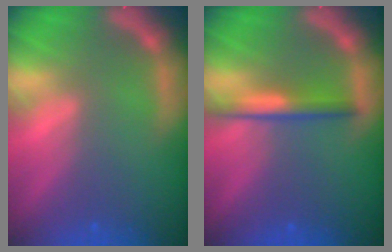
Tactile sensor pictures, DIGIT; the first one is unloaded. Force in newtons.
{"total": 3.0}